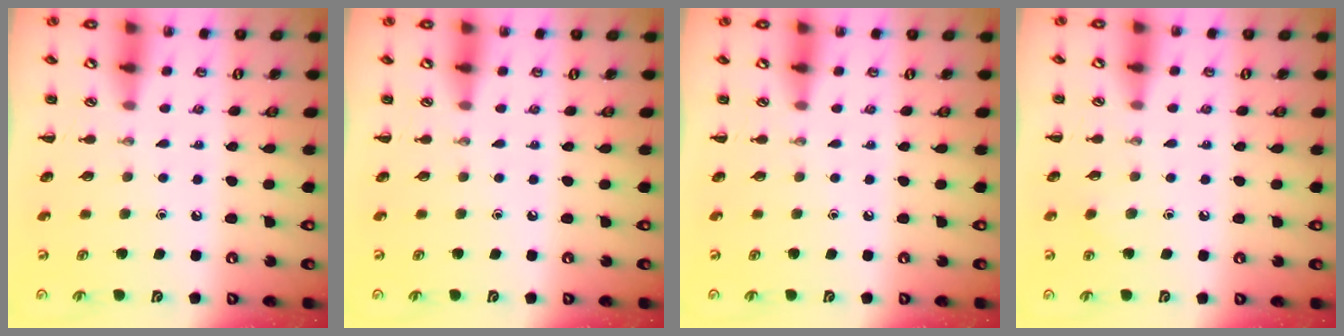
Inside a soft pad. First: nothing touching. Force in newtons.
{"total": 0.0}
{"total": 0.0}
{"total": 3.7, "press": 3.5, "slide": 1.0}